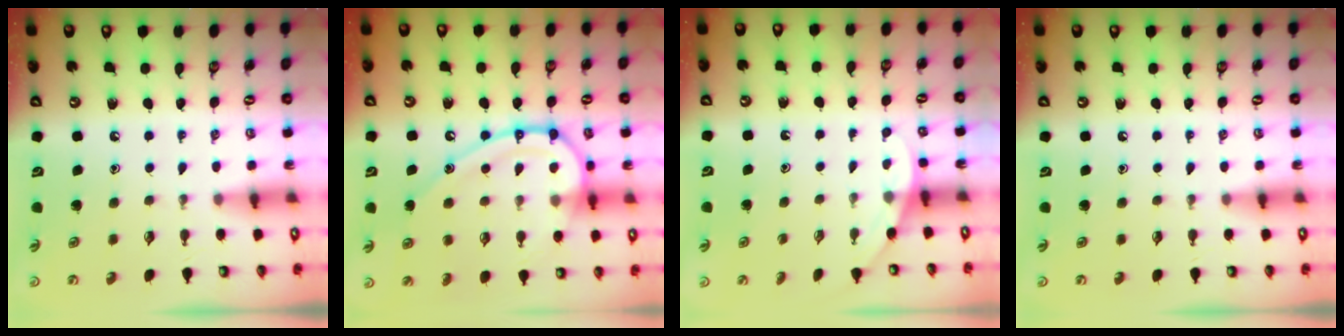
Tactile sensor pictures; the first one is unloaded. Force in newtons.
{"total": 16.7, "press": 16.6, "slide": 1.6}
{"total": 2.6, "press": 2.6, "slide": 0.2}
{"total": 0.0}